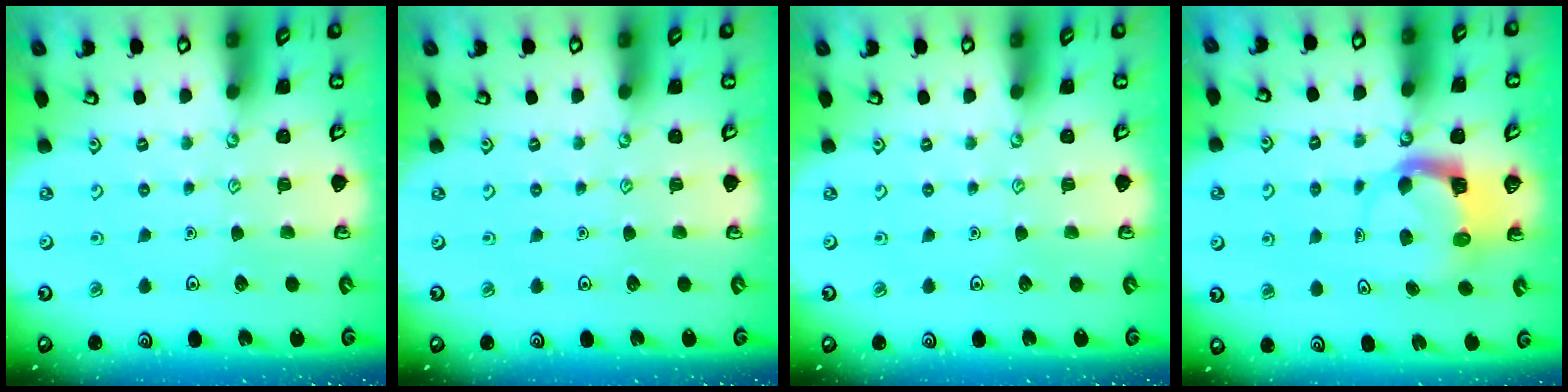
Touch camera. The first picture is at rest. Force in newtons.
{"total": 0.0}
{"total": 0.0}
{"total": 3.9, "press": 3.9, "slide": 0.3}